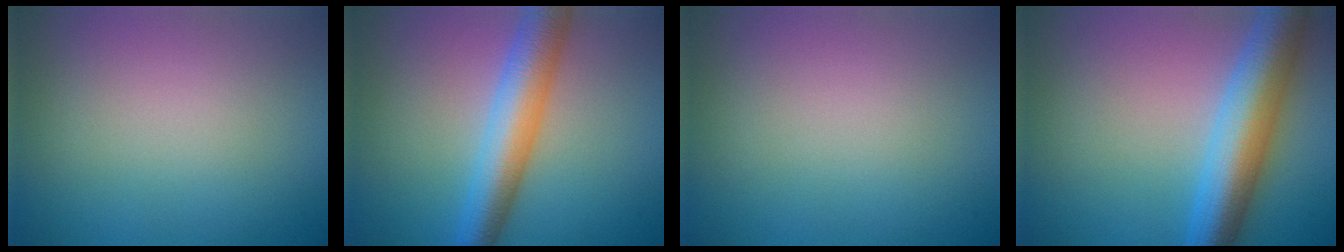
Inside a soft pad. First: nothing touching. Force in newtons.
{"total": 6.3, "press": 6.3, "slide": 0.1}
{"total": 0.0}
{"total": 7.8, "press": 7.8, "slide": 0.1}